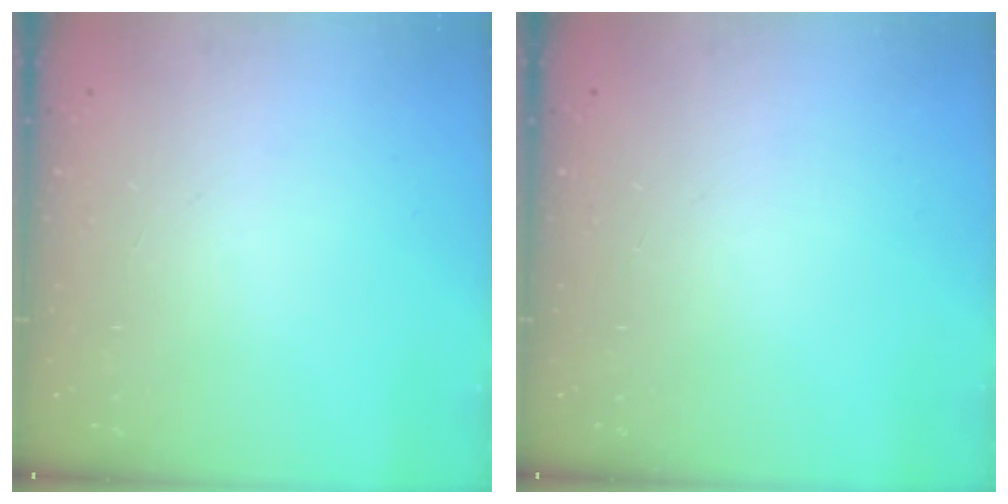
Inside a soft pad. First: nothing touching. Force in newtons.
{"total": 0.0}